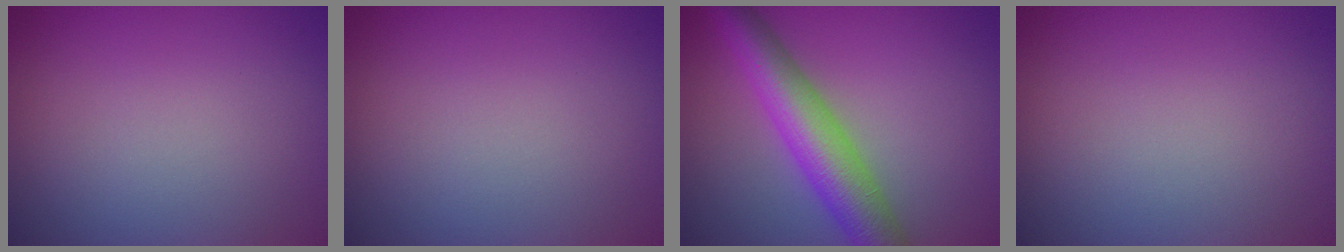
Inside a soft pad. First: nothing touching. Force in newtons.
{"total": 0.0}
{"total": 6.7, "press": 6.7, "slide": 0.3}
{"total": 0.0}